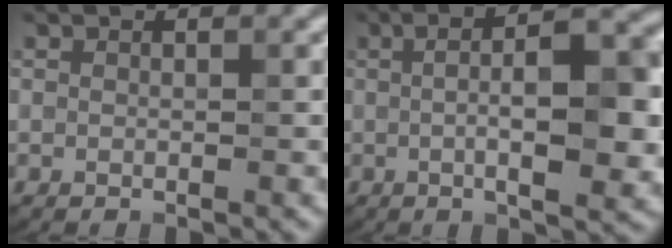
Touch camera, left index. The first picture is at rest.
{"total": 9.3, "force": [0.2, 2.7, 8.9], "torque": [-0.123, 0.007, -0.001]}